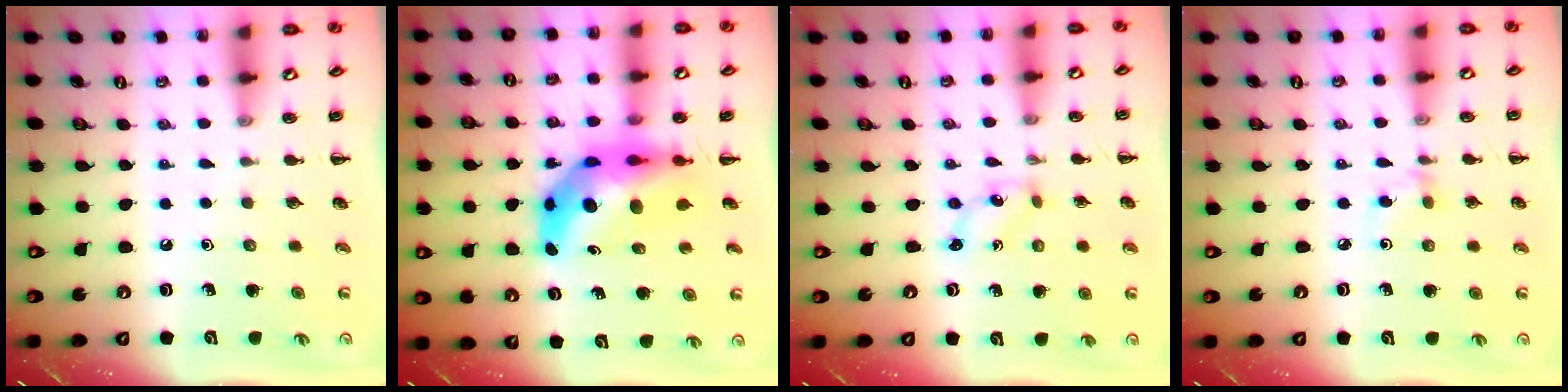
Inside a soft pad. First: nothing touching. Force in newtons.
{"total": 11.0, "press": 10.4, "slide": 3.4}
{"total": 1.1, "press": 1.1, "slide": 0.1}
{"total": 4.0, "press": 3.7, "slide": 1.4}